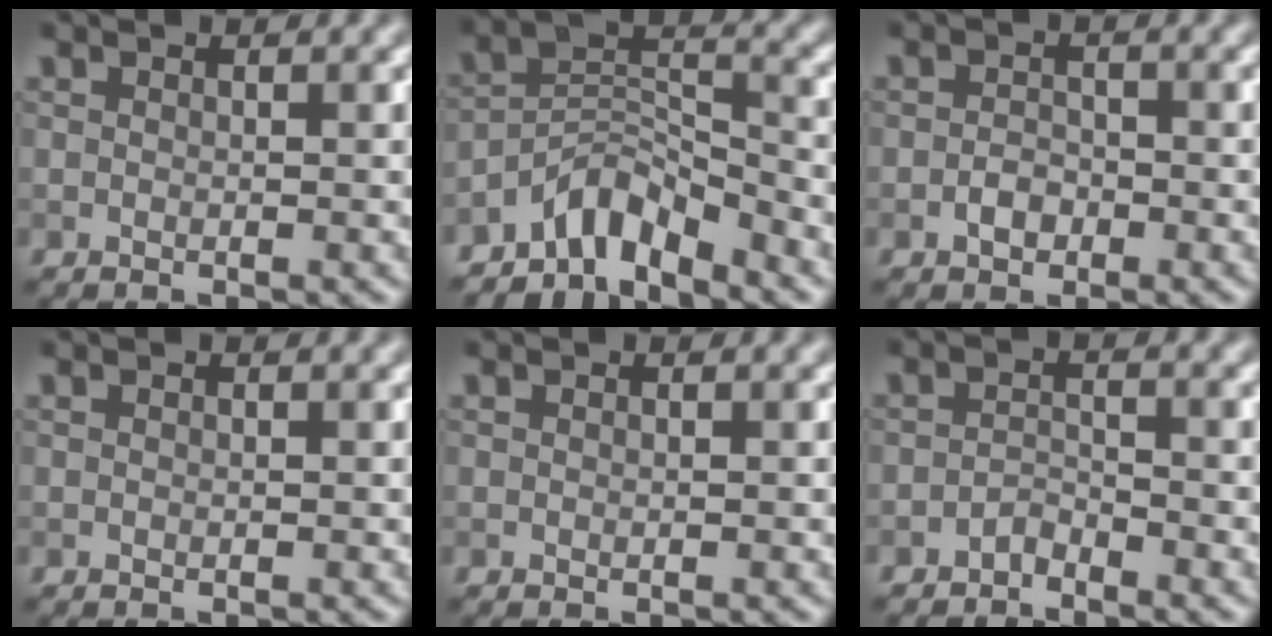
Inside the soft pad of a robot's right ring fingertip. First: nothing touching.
{"total": 5.0, "force": [-4.2, 1.5, 2.2], "torque": [-0.028, 0.008, -0.087]}
{"total": 1.5, "force": [-0.8, 1.0, 0.8], "torque": [-0.013, 0.003, -0.015]}
{"total": 0.0}
{"total": 0.0}
{"total": 1.4, "force": [-1.3, 0.3, 0.4], "torque": [-0.007, 0.005, -0.025]}